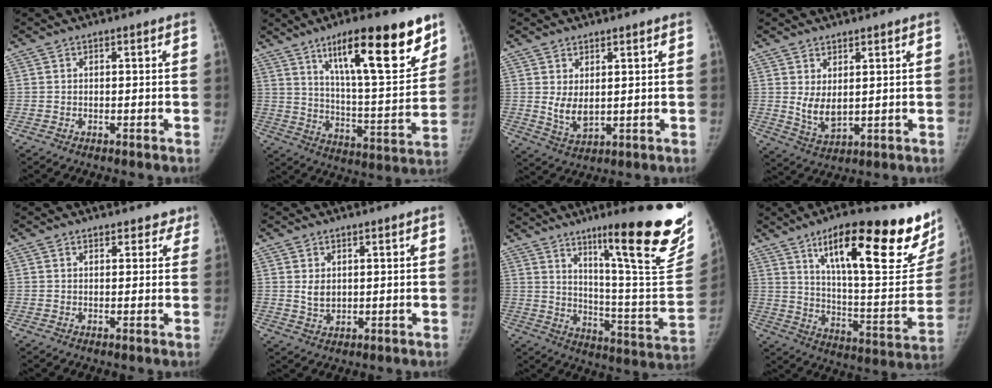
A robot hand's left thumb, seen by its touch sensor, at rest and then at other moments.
{"total": 22.3, "force": [13.3, 5.5, 17.1], "torque": [-0.224, -0.063, 0.214]}
{"total": 5.2, "force": [1.3, 2.9, 4.0], "torque": [-0.063, -0.021, 0.037]}
{"total": 5.7, "force": [1.6, 3.2, 4.5], "torque": [-0.070, -0.023, 0.042]}
{"total": 3.8, "force": [3.1, 2.0, 0.6], "torque": [0.033, -0.010, 0.026]}
{"total": 3.2, "force": [1.1, 2.2, 2.0], "torque": [-0.026, -0.012, 0.028]}
{"total": 26.8, "force": [16.8, 3.9, 20.6], "torque": [-0.264, -0.090, 0.254]}
{"total": 29.8, "force": [18.5, 8.2, 22.0], "torque": [-0.271, -0.074, 0.278]}